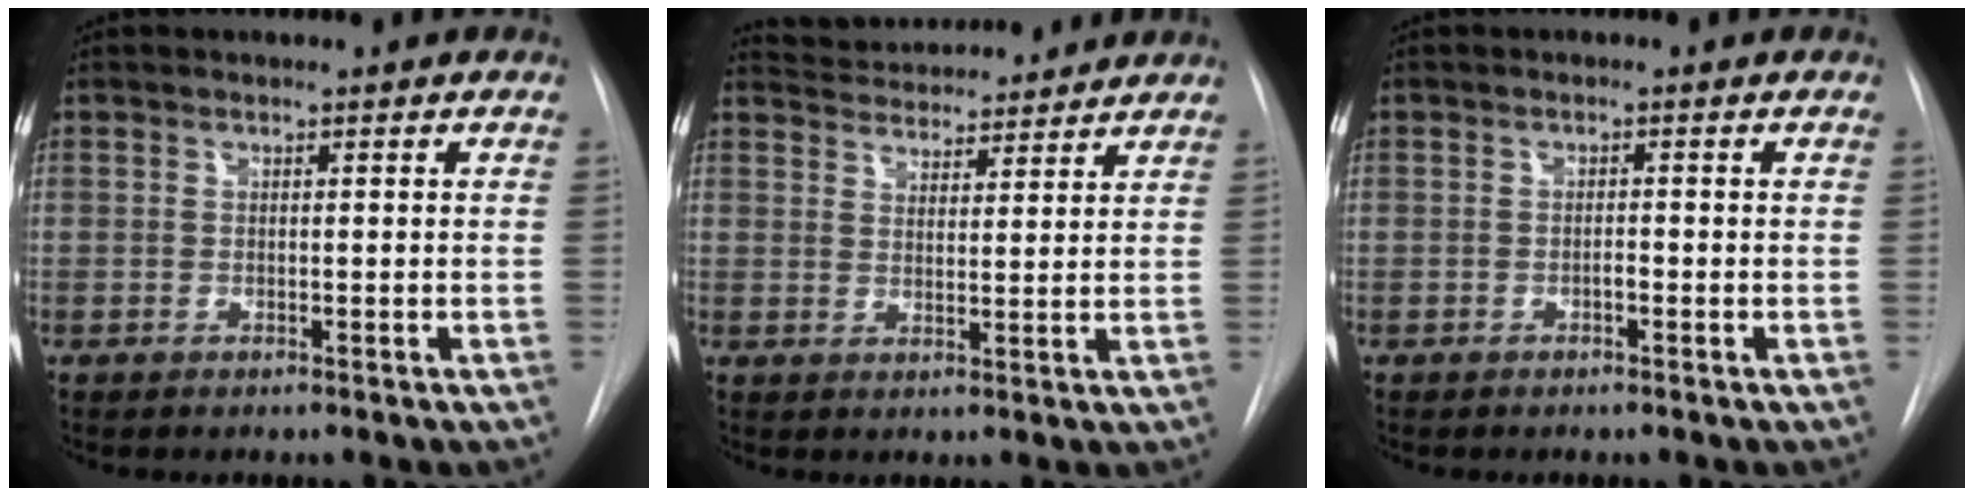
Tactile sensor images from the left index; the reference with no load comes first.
{"total": 11.6, "force": [11.1, 2.2, 2.6], "torque": [-0.038, 0.021, 0.158]}
{"total": 0.7, "force": [-0.4, 0.2, 0.6], "torque": [-0.008, 0.002, -0.009]}